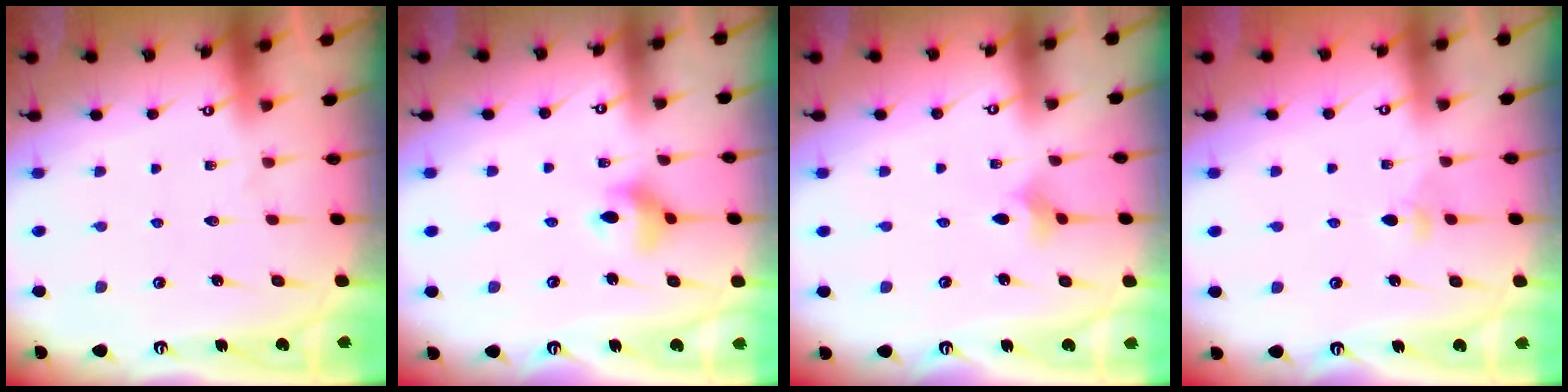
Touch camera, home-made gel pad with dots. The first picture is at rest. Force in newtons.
{"total": 7.5, "press": 7.0, "slide": 2.6}
{"total": 2.4, "press": 2.4, "slide": 0.5}
{"total": 2.8, "press": 2.7, "slide": 0.8}